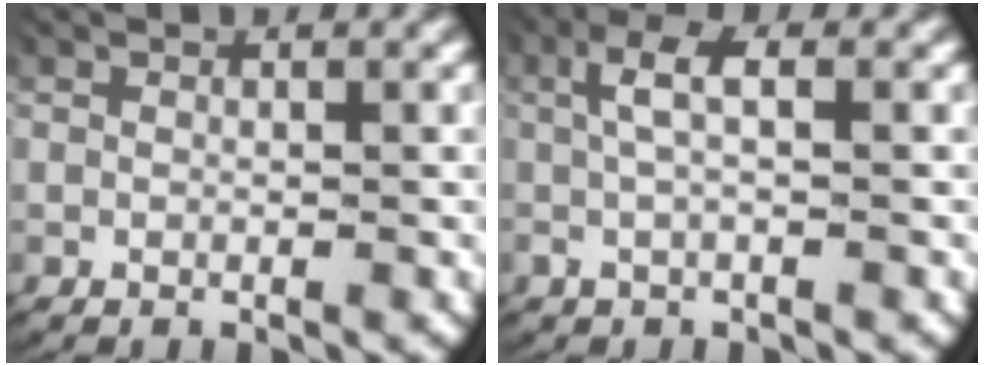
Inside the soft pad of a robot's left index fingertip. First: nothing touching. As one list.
[{"total": 3.6, "force": [0.6, 1.5, 3.3], "torque": [-0.077, 0.010, 0.007]}]